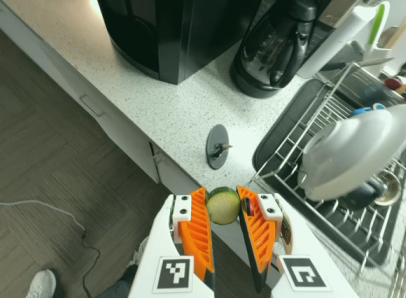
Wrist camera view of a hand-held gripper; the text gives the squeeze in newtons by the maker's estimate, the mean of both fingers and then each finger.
{"total": 11.1, "left": 11.1, "right": 11.2}